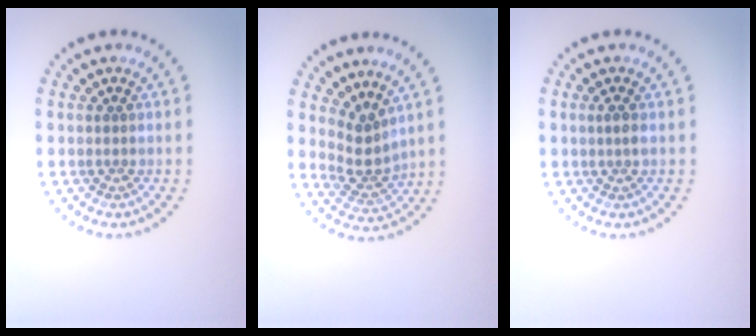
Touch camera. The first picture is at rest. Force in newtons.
{"total": 2.9, "press": 2.1, "slide": 2.0}
{"total": 0.9, "press": 0.8, "slide": 0.5}